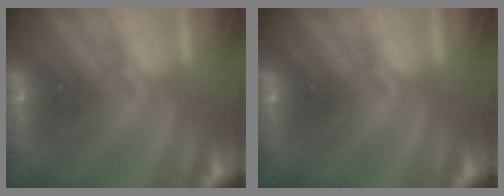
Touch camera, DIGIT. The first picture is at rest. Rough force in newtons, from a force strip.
{"total": 0.0}